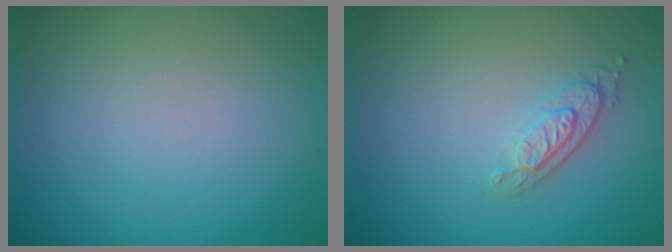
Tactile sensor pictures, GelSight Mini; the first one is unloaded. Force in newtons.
{"total": 2.1, "press": 2.0, "slide": 0.6}